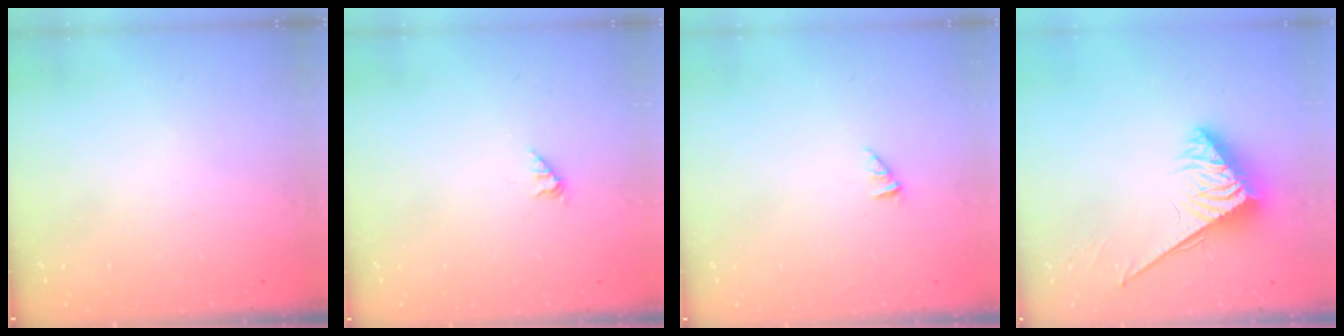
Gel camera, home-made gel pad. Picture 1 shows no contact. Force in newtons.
{"total": 1.5, "press": 1.4, "slide": 0.3}
{"total": 0.0}
{"total": 3.8, "press": 3.8, "slide": 0.4}